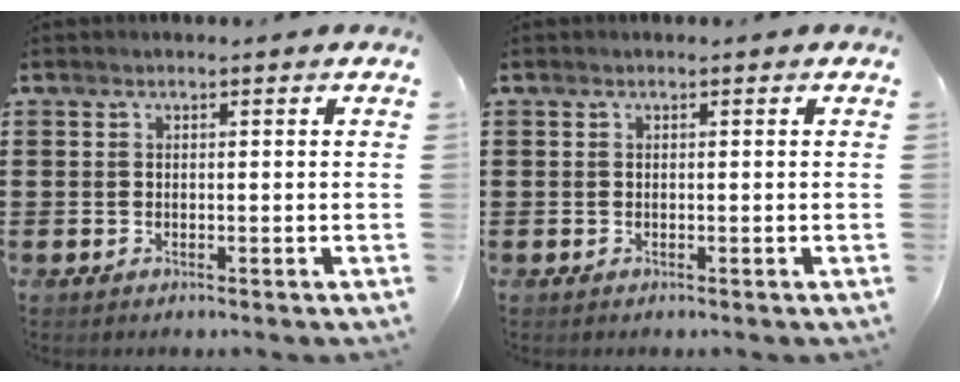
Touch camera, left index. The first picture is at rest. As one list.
[{"total": 0.0}]